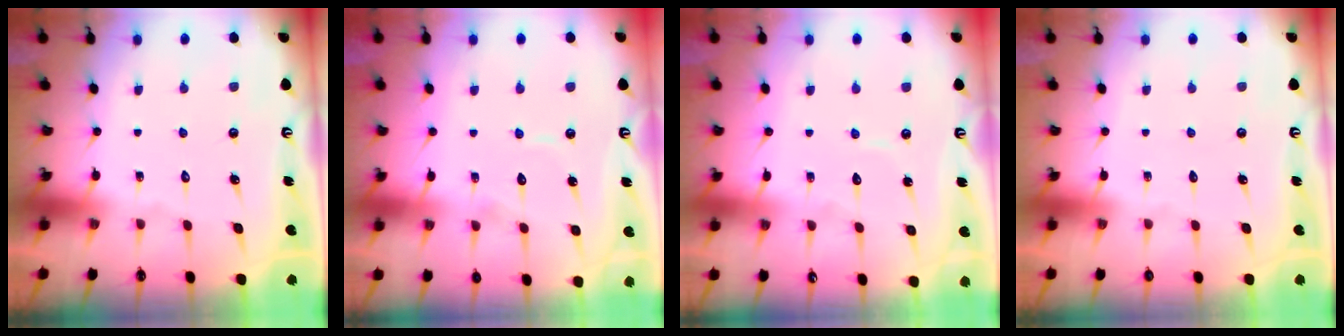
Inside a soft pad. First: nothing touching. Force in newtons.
{"total": 6.1, "press": 6.1, "slide": 0.4}
{"total": 5.0, "press": 5.0, "slide": 0.1}
{"total": 0.0}